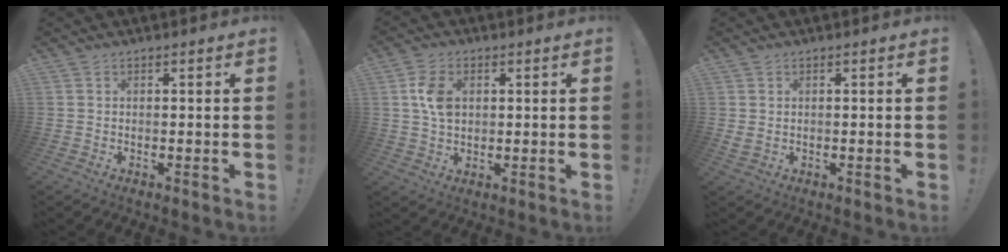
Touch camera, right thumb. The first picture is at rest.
{"total": 7.6, "force": [1.6, 5.3, 5.2], "torque": [-0.096, 0.001, 0.028]}
{"total": 1.4, "force": [0.8, 0.6, 1.0], "torque": [-0.019, 0.002, 0.014]}